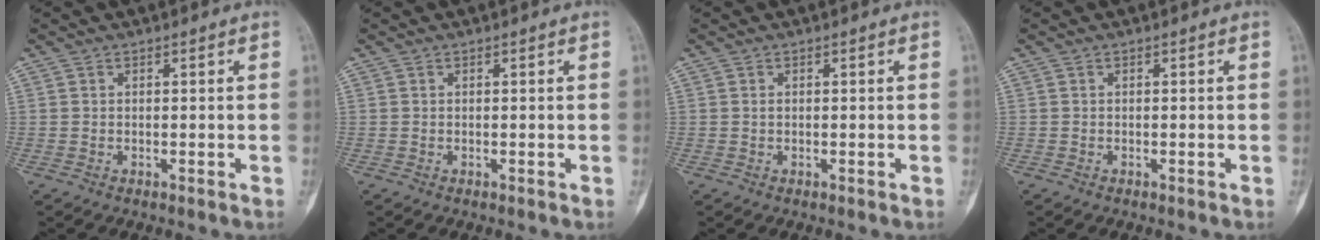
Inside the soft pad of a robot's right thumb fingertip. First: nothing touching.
{"total": 0.0}
{"total": 0.0}
{"total": 0.0}